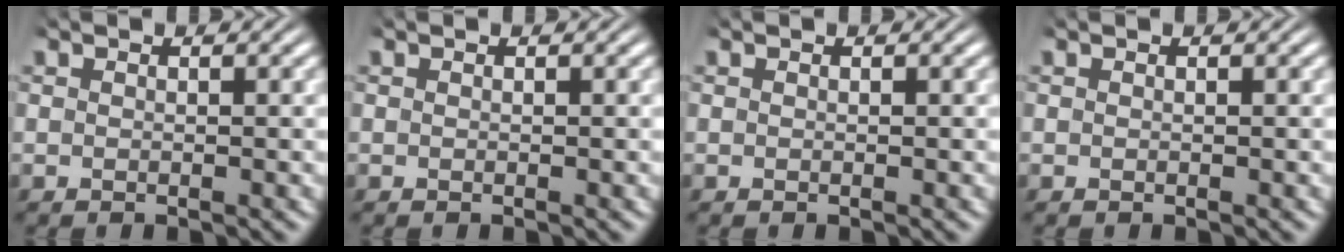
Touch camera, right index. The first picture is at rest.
{"total": 0.0}
{"total": 0.0}
{"total": 0.0}